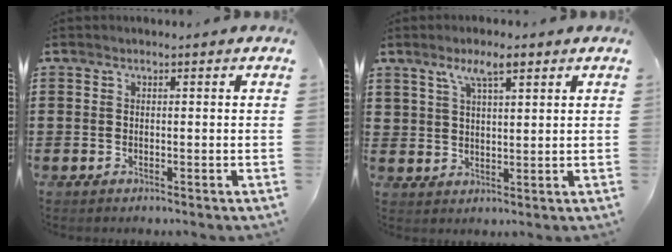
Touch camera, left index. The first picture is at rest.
{"total": 4.9, "force": [3.1, 2.0, 3.2], "torque": [-0.054, 0.001, 0.051]}